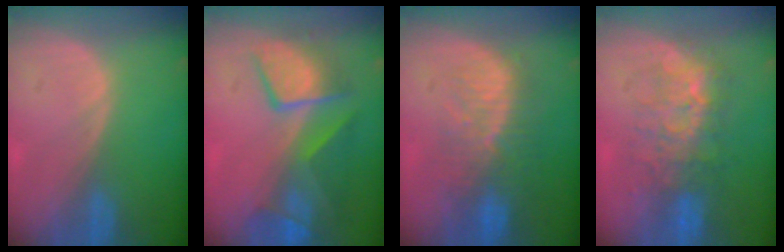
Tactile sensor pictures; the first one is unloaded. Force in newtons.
{"total": 10.0, "press": 8.6, "slide": 5.1}
{"total": 10.0, "press": 8.5, "slide": 5.3}
{"total": 8.0, "press": 7.8, "slide": 2.1}